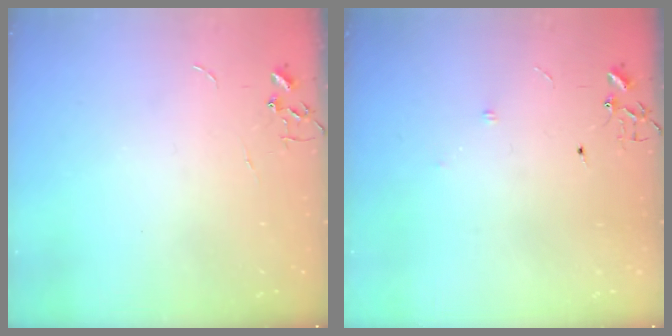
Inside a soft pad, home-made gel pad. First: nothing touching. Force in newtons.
{"total": 4.1, "press": 4.0, "slide": 0.6}